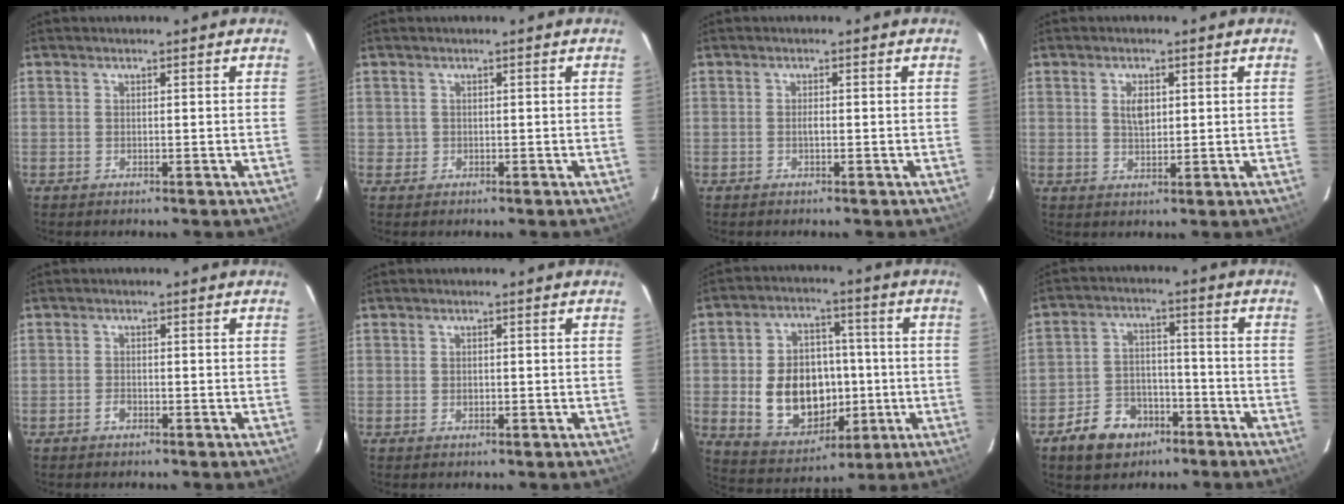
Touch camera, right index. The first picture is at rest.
{"total": 1.1, "force": [-0.1, 1.1, 0.0], "torque": [0.004, 0.001, 0.001]}
{"total": 0.9, "force": [-0.2, 0.4, 0.8], "torque": [-0.016, 0.002, -0.005]}
{"total": 3.4, "force": [0.9, 2.0, 2.6], "torque": [-0.045, 0.003, 0.017]}
{"total": 1.5, "force": [-1.0, 1.0, 0.7], "torque": [-0.013, 0.002, -0.017]}
{"total": 1.0, "force": [-0.1, 0.9, 0.4], "torque": [-0.006, 0.001, -0.001]}
{"total": 15.9, "force": [-1.7, 12.0, 10.2], "torque": [-0.219, 0.018, -0.001]}
{"total": 10.1, "force": [-6.4, 6.7, 3.9], "torque": [-0.102, 0.020, -0.093]}